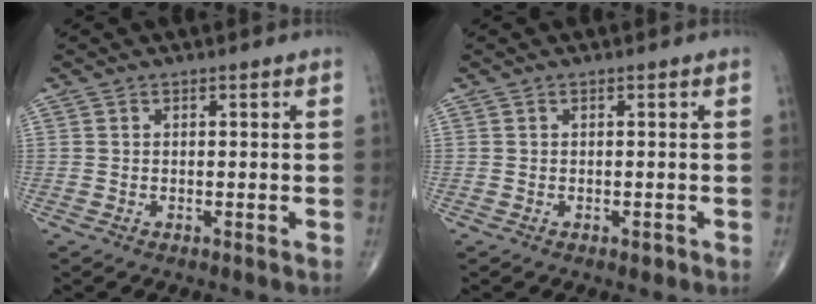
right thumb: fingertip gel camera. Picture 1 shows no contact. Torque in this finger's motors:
{"motor_torque": [0.04, -0.21, 0.18, 0.07, 0.01]}